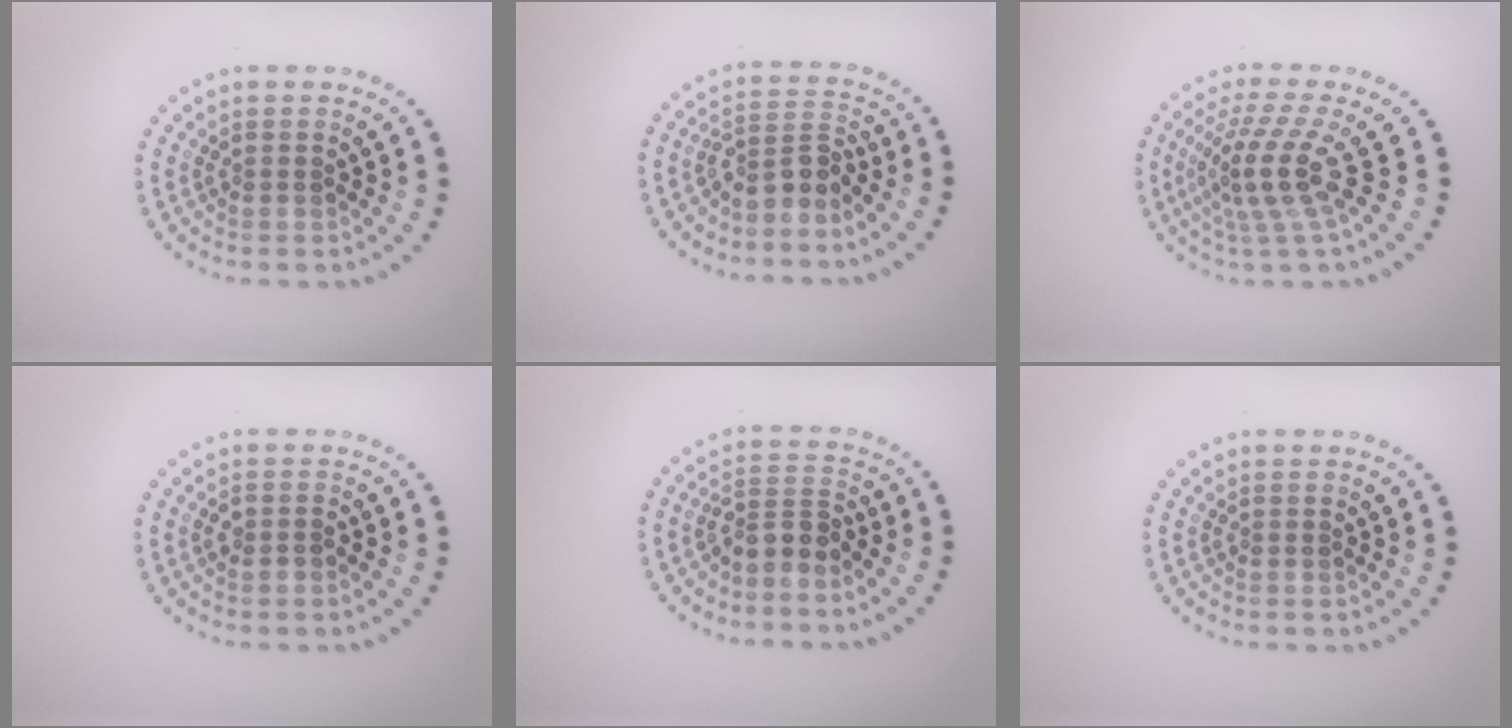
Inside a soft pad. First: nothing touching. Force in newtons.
{"total": 2.8, "press": 2.1, "slide": 1.9}
{"total": 4.4, "press": 3.1, "slide": 3.1}
{"total": 1.1, "press": 1.1, "slide": 0.4}
{"total": 2.6, "press": 1.9, "slide": 1.7}
{"total": 0.0}